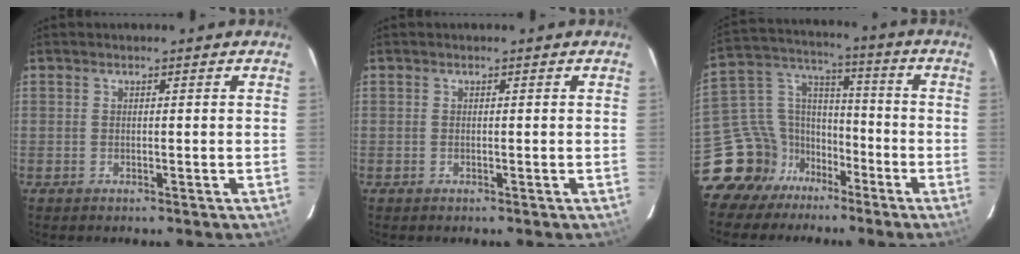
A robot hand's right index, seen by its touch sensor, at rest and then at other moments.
{"total": 0.0}
{"total": 13.6, "force": [-9.5, 9.3, 2.8], "torque": [-0.076, 0.056, -0.165]}